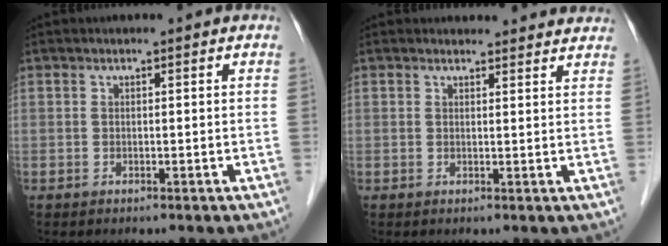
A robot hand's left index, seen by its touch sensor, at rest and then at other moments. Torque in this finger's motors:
{"motor_torque": [0.23, -0.24, 0.02, 0.00]}